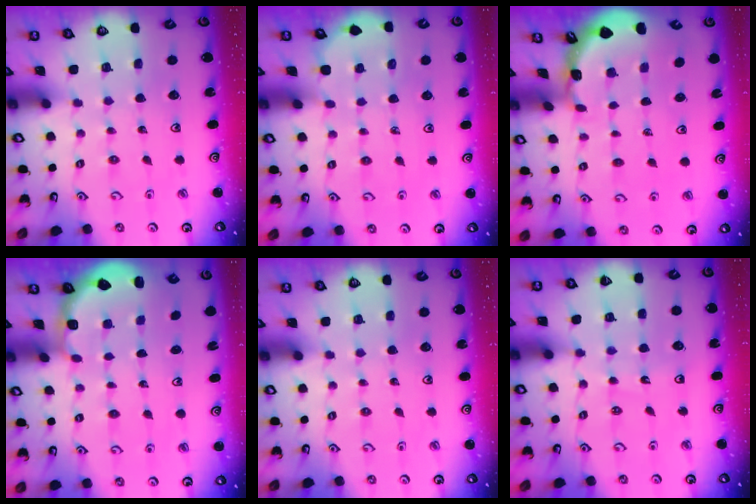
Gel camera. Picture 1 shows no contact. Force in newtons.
{"total": 2.4, "press": 2.4, "slide": 0.1}
{"total": 1.8, "press": 1.8, "slide": 0.1}
{"total": 2.8, "press": 2.1, "slide": 1.8}
{"total": 0.0}
{"total": 6.7, "press": 5.9, "slide": 3.1}